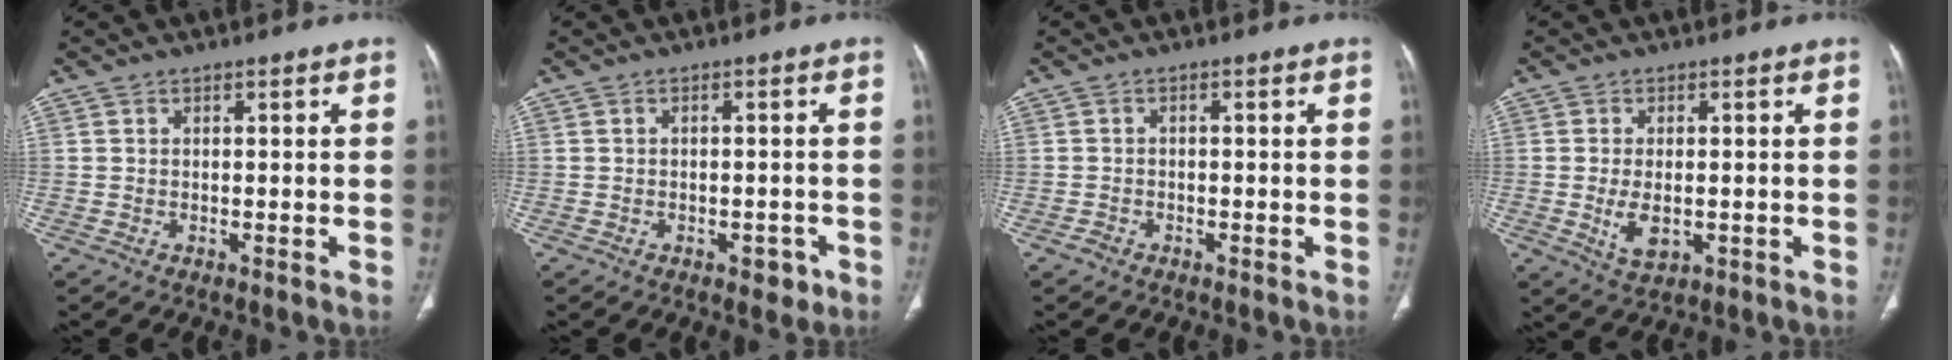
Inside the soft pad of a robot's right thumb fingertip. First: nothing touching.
{"total": 2.8, "force": [-1.4, 1.7, 1.7], "torque": [-0.010, 0.007, -0.014]}
{"total": 1.2, "force": [-0.9, 0.8, 0.2], "torque": [-0.007, 0.004, -0.019]}
{"total": 5.2, "force": [-0.8, 2.9, 4.2], "torque": [-0.077, -0.009, -0.006]}